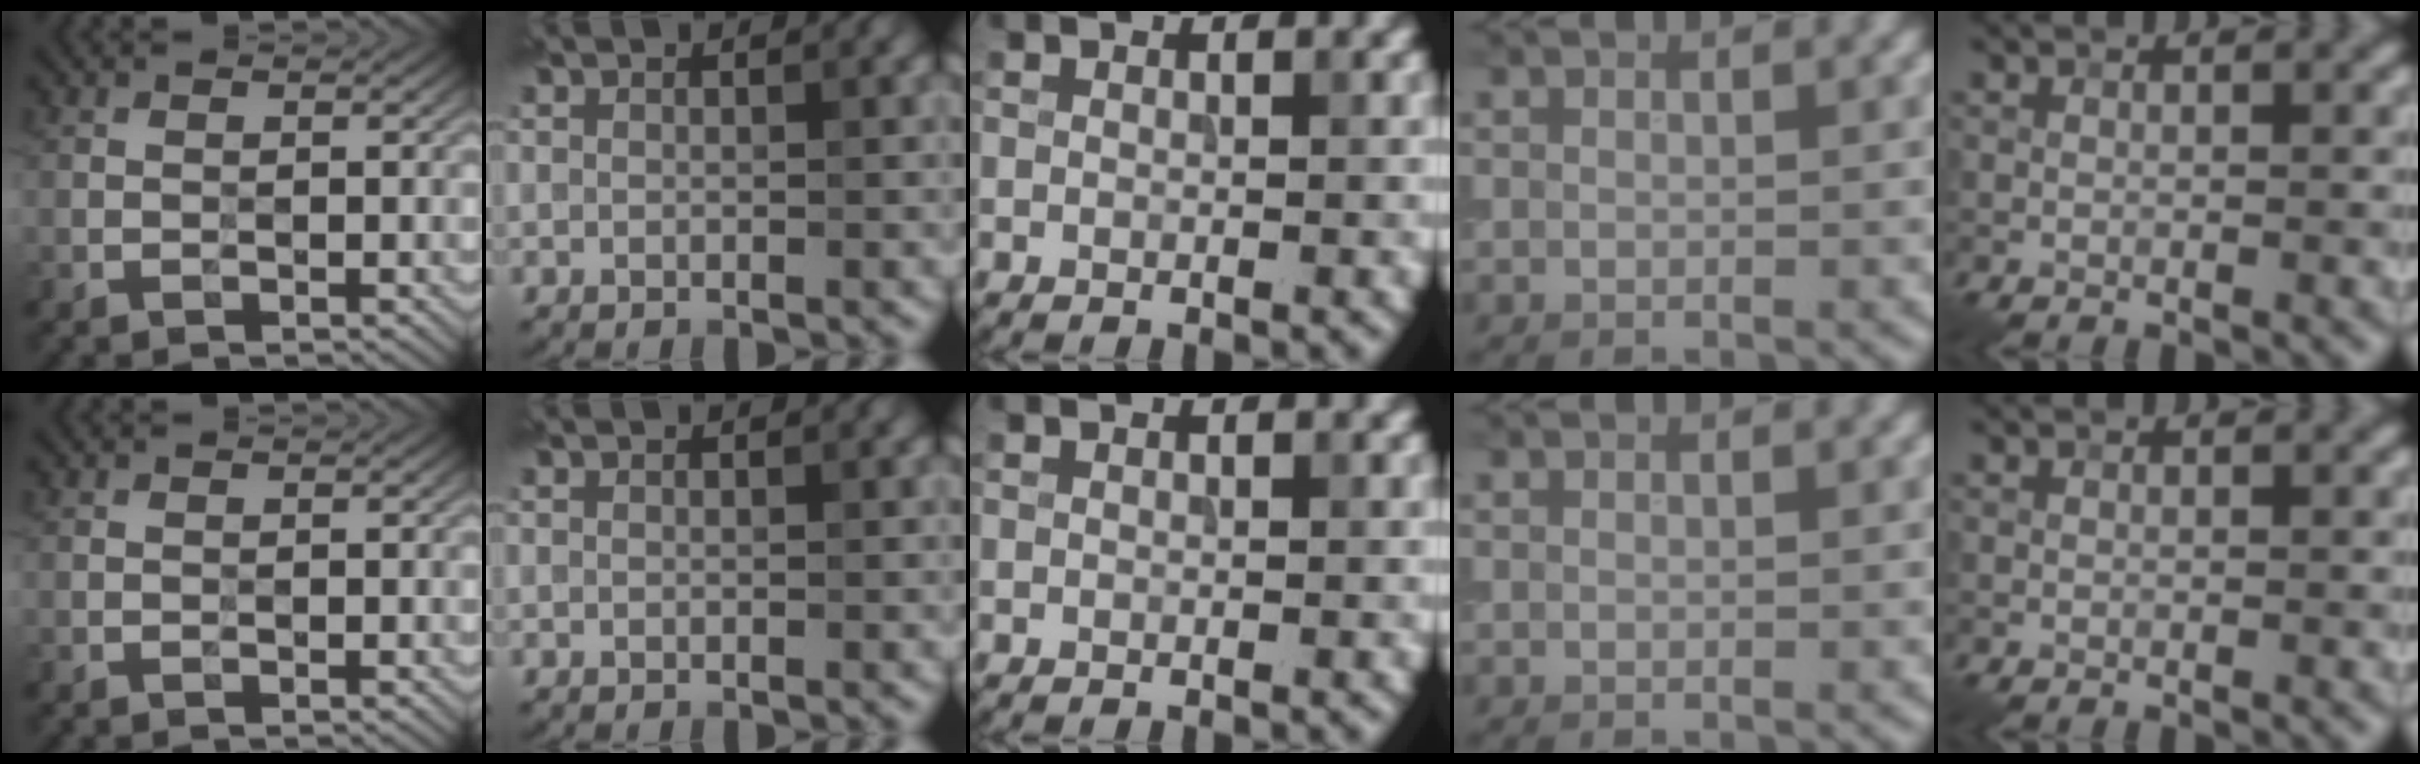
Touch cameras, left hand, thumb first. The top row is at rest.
{}